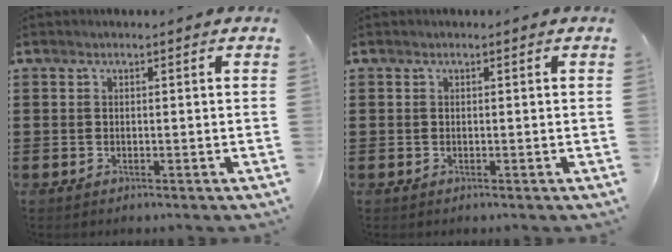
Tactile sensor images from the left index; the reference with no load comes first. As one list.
[{"total": 0.0}]